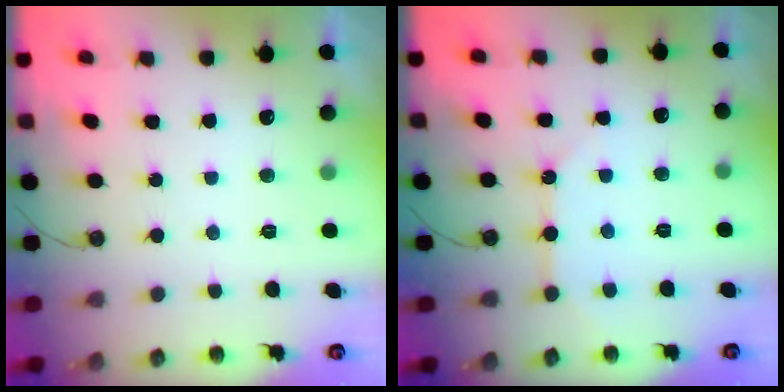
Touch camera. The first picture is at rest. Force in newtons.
{"total": 5.6, "press": 5.6, "slide": 0.5}